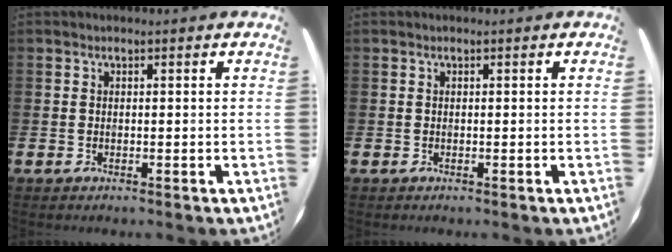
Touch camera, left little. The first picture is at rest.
{"total": 0.0}